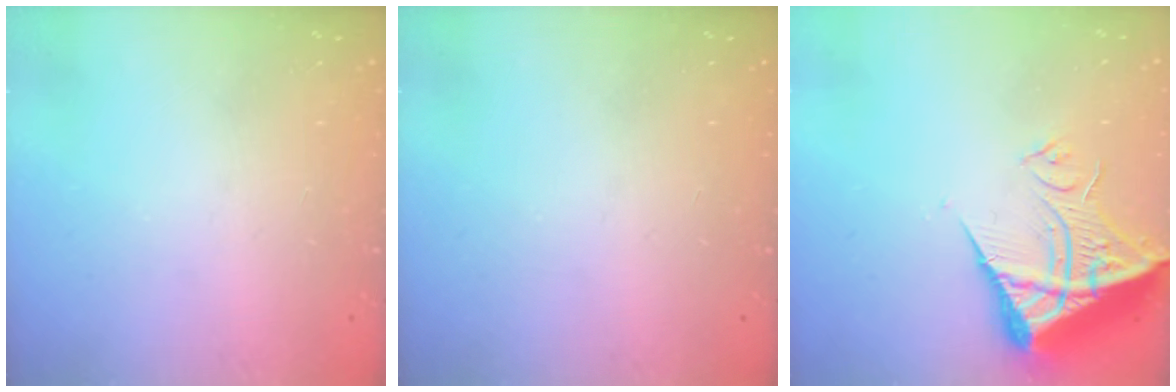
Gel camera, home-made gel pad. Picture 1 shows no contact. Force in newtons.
{"total": 0.0}
{"total": 10.6, "press": 10.5, "slide": 1.1}